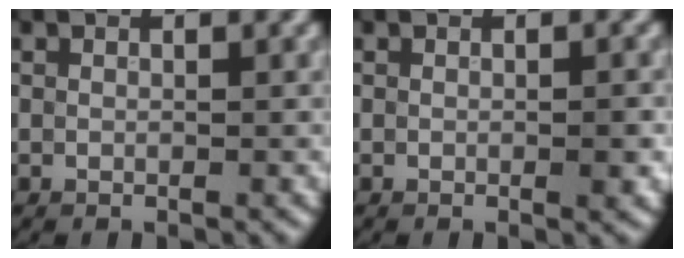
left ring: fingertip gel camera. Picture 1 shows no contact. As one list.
[{"total": 1.2, "force": [-0.1, 0.2, 1.2], "torque": [-0.017, -0.001, -0.001]}]